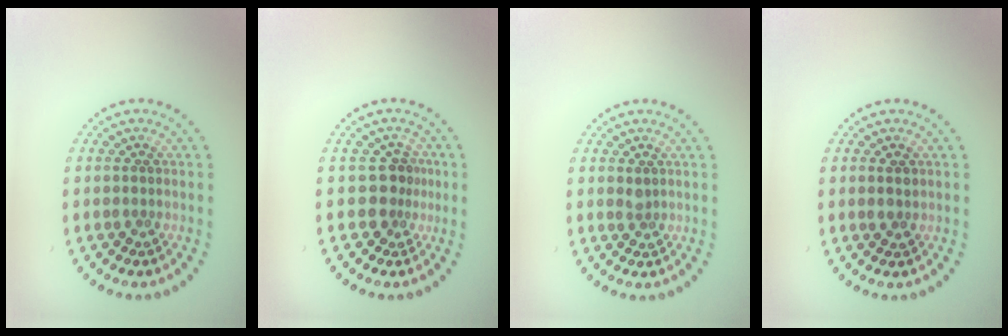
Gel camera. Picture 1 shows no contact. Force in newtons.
{"total": 2.3, "press": 1.8, "slide": 1.5}
{"total": 0.6, "press": 0.5, "slide": 0.2}
{"total": 1.1, "press": 1.0, "slide": 0.4}